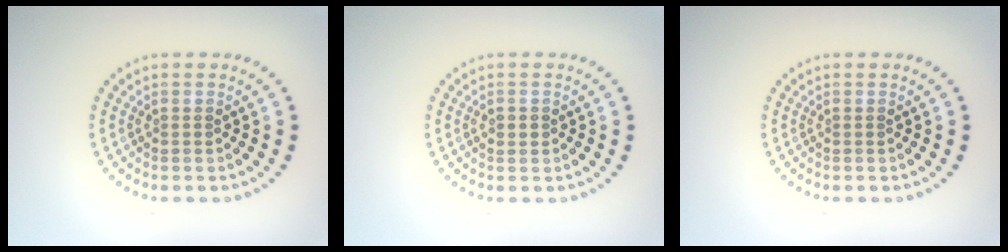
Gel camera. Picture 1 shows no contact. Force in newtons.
{"total": 1.0, "press": 1.0, "slide": 0.2}
{"total": 0.0}